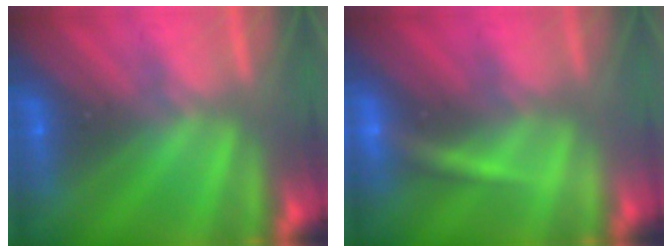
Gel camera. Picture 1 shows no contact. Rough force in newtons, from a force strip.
{"total": 3.0}